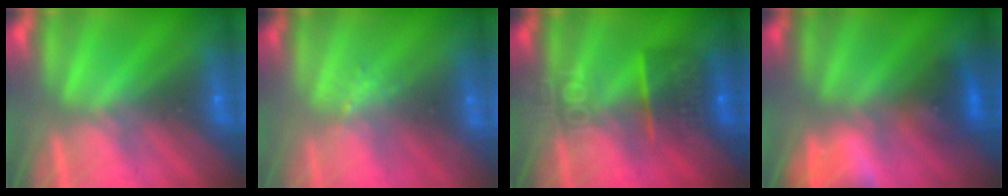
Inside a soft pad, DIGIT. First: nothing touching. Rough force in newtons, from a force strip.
{"total": 1.3}
{"total": 8.3}
{"total": 7.5}